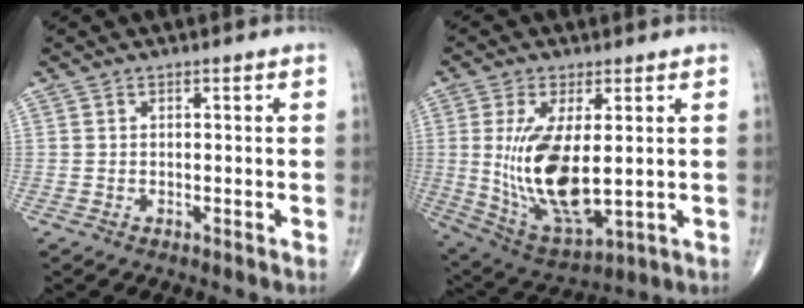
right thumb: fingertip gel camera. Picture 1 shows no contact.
{"total": 16.2, "force": [0.8, 6.9, 14.6], "torque": [-0.282, -0.025, 0.035]}